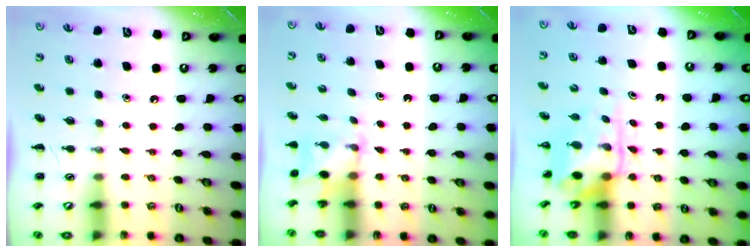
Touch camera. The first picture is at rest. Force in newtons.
{"total": 2.3, "press": 2.2, "slide": 0.7}
{"total": 3.9, "press": 3.8, "slide": 0.8}